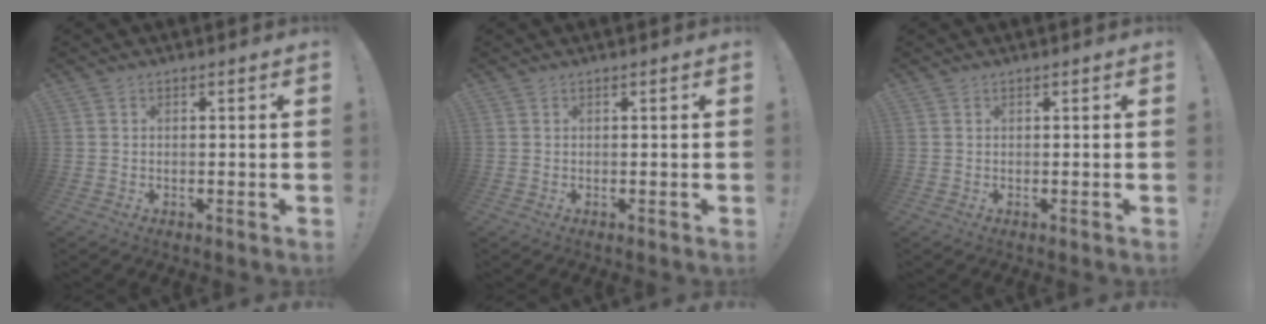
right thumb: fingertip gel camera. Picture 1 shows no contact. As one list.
[{"total": 0.0}, {"total": 0.0}]